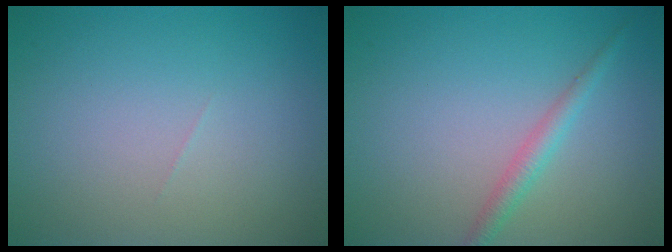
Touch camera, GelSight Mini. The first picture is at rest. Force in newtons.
{"total": 1.8, "press": 1.8, "slide": 0.1}